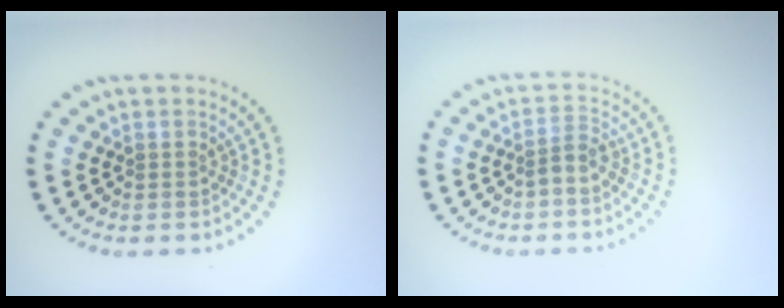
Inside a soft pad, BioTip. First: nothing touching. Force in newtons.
{"total": 1.8, "press": 1.2, "slide": 1.3}